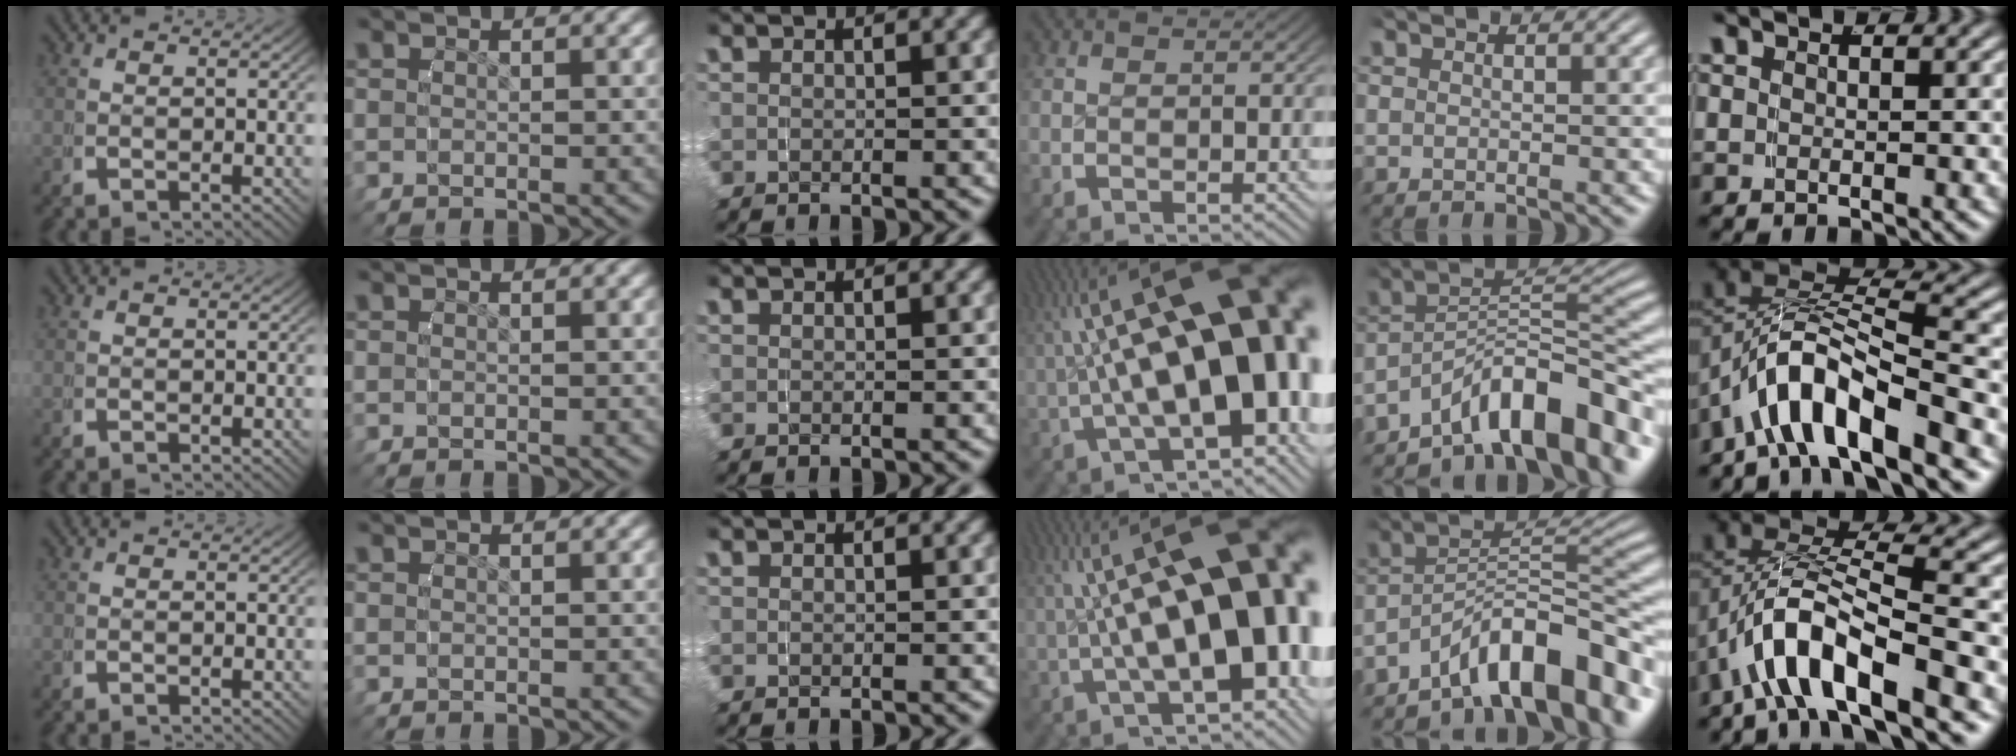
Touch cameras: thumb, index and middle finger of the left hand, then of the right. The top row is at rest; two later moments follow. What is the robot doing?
{"motion": "grasp_and_lifting", "object": "water bottle"}